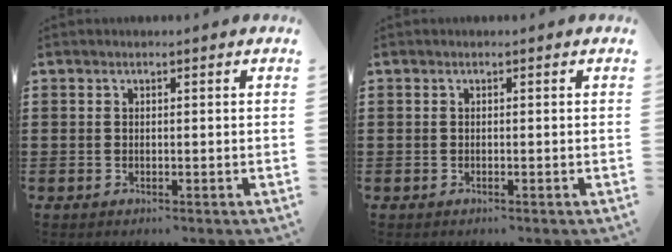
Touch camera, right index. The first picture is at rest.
{"total": 0.0}